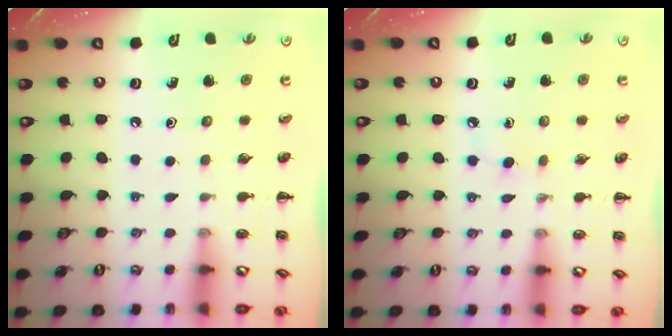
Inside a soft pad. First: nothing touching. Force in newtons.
{"total": 2.4, "press": 2.2, "slide": 1.0}